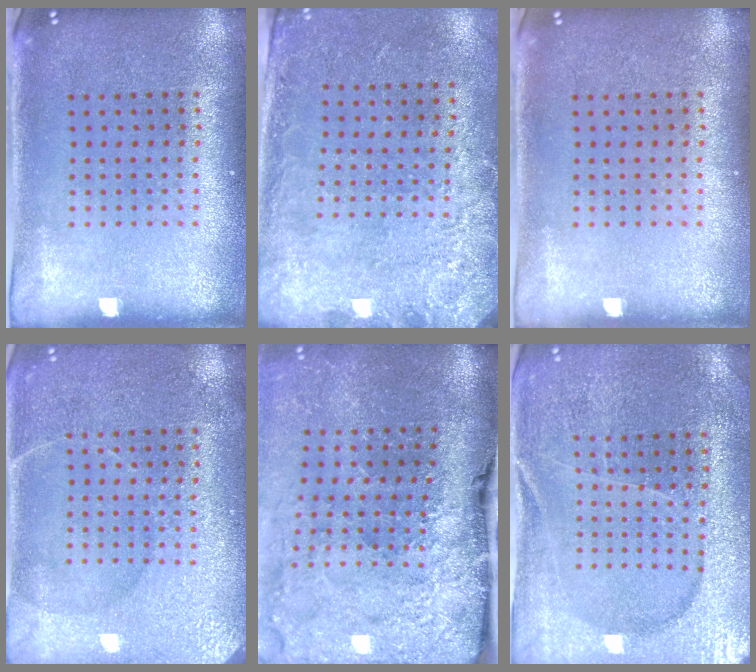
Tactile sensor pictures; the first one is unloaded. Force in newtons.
{"total": 2.7, "press": 1.9, "slide": 1.9}
{"total": 0.0}
{"total": 4.3, "press": 4.3, "slide": 0.6}
{"total": 4.7, "press": 3.6, "slide": 3.0}
{"total": 3.1, "press": 3.1, "slide": 0.4}